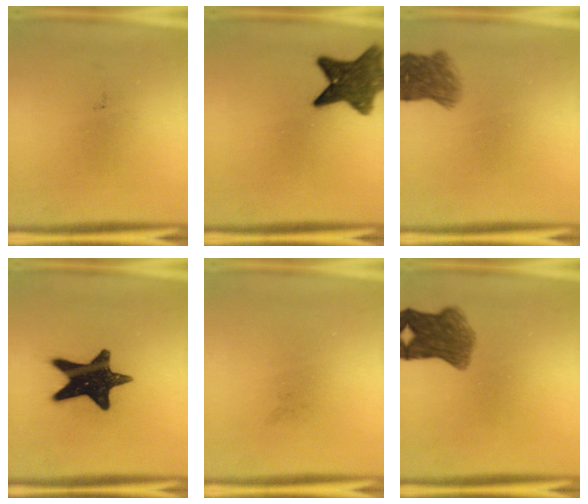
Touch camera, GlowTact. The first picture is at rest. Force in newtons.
{"total": 9.9}
{"total": 4.4}
{"total": 16.5}
{"total": 0.0}
{"total": 6.5}